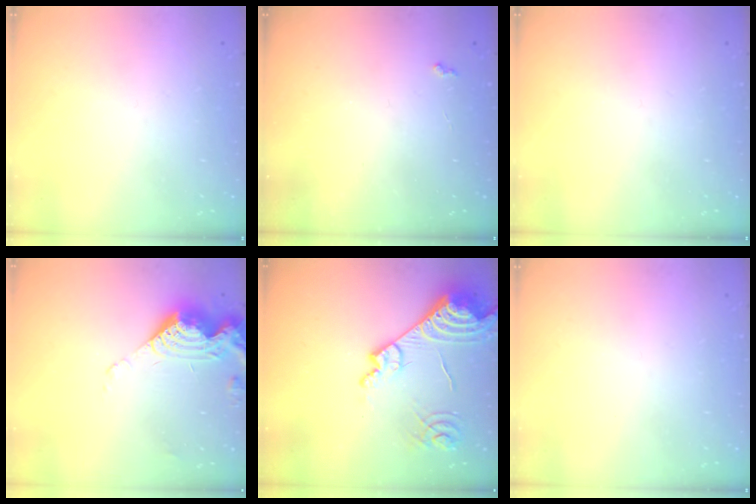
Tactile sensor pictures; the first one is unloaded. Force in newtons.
{"total": 2.5, "press": 2.4, "slide": 0.4}
{"total": 0.0}
{"total": 9.5, "press": 9.5, "slide": 0.8}
{"total": 16.2, "press": 16.2, "slide": 1.4}
{"total": 0.0}